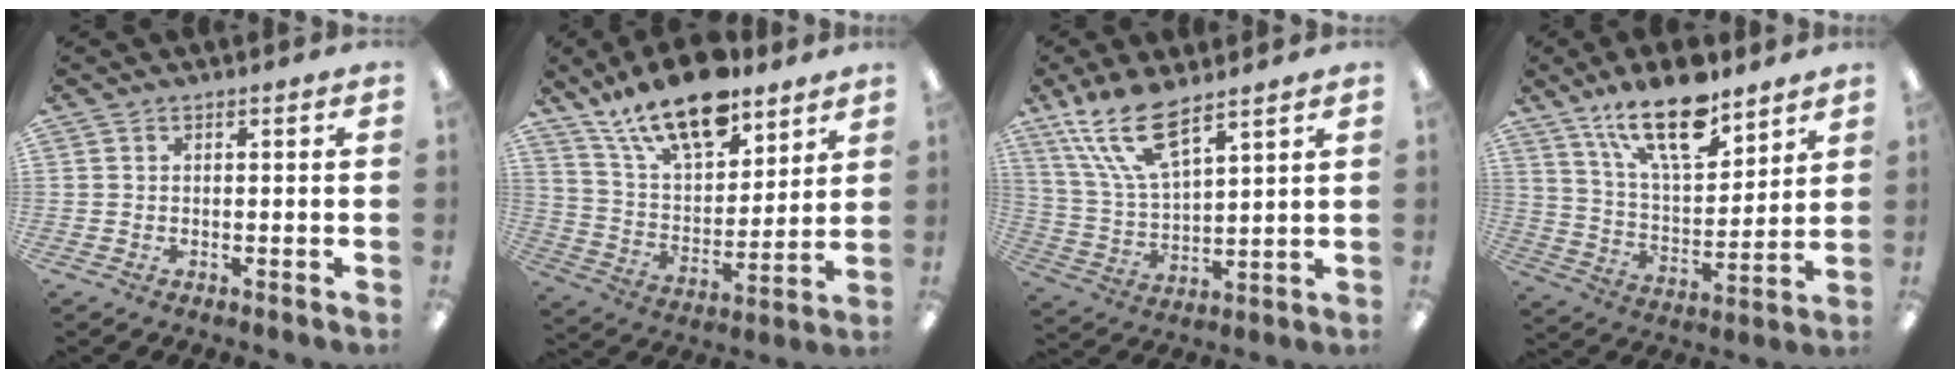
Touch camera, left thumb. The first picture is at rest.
{"total": 18.6, "force": [13.8, 7.6, 9.9], "torque": [-0.178, -0.074, 0.243]}
{"total": 14.8, "force": [10.1, 5.3, 9.4], "torque": [-0.211, -0.036, 0.181]}
{"total": 18.7, "force": [13.3, 7.2, 11.0], "torque": [-0.187, -0.070, 0.226]}